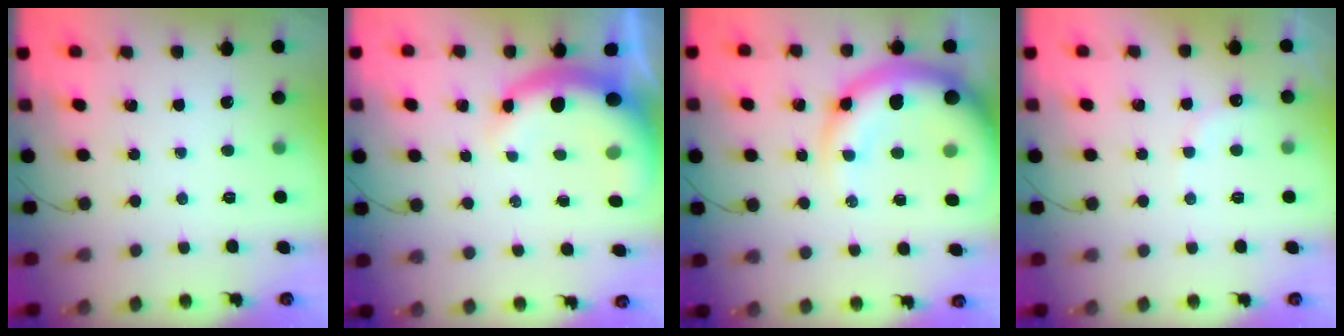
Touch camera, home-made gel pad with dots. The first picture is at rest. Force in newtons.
{"total": 8.9, "press": 8.7, "slide": 1.8}
{"total": 12.8, "press": 12.4, "slide": 3.3}
{"total": 7.2, "press": 7.2, "slide": 1.1}